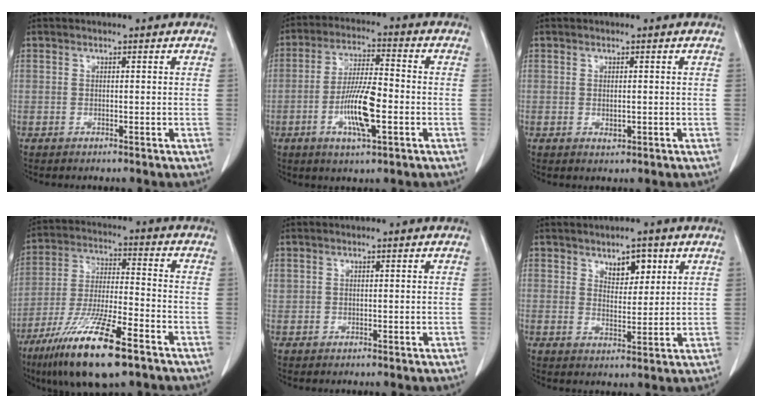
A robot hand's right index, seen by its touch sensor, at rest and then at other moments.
{"total": 9.8, "force": [-2.9, 1.9, 9.1], "torque": [-0.175, -0.002, -0.055]}
{"total": 1.1, "force": [-0.2, 0.6, 0.9], "torque": [-0.016, -0.003, 0.000]}
{"total": 16.4, "force": [-10.1, 2.3, 12.8], "torque": [-0.253, -0.037, -0.181]}
{"total": 0.7, "force": [0.4, 0.5, 0.1], "torque": [0.004, 0.009, 0.007]}
{"total": 4.5, "force": [2.6, 2.3, 2.9], "torque": [-0.040, -0.001, 0.043]}